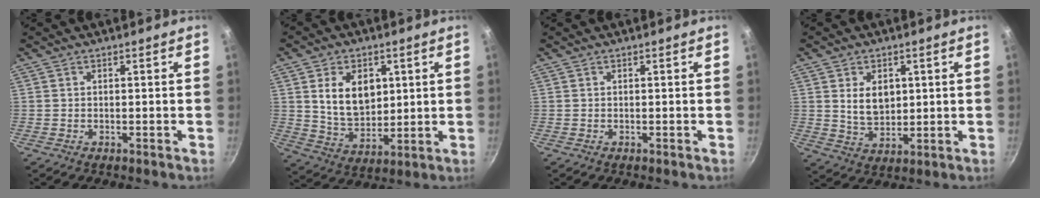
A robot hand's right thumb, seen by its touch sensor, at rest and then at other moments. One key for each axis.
{"total": 11.8, "fx": 3.0, "fy": 8.2, "fz": 7.9, "tx": -0.107, "ty": -0.022, "tz": 0.064}
{"total": 0.0}
{"total": 7.0, "fx": 1.7, "fy": 4.9, "fz": 4.8, "tx": -0.062, "ty": -0.018, "tz": 0.038}